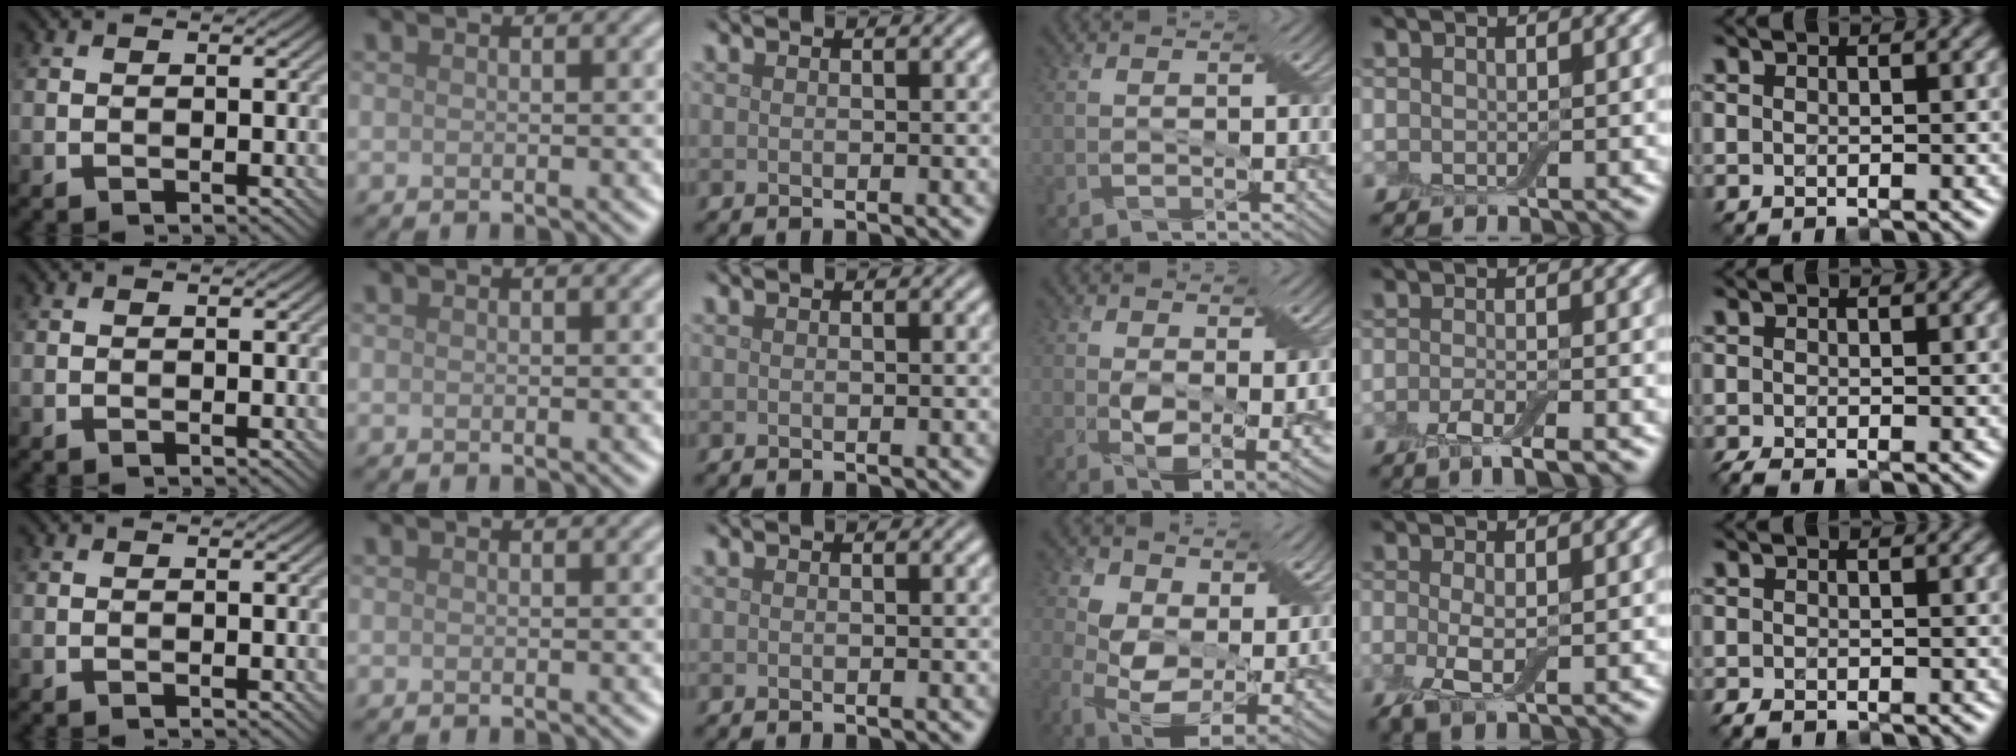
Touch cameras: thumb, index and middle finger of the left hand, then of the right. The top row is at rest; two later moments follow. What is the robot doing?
{"motion": "squeeze", "object": "air blower"}